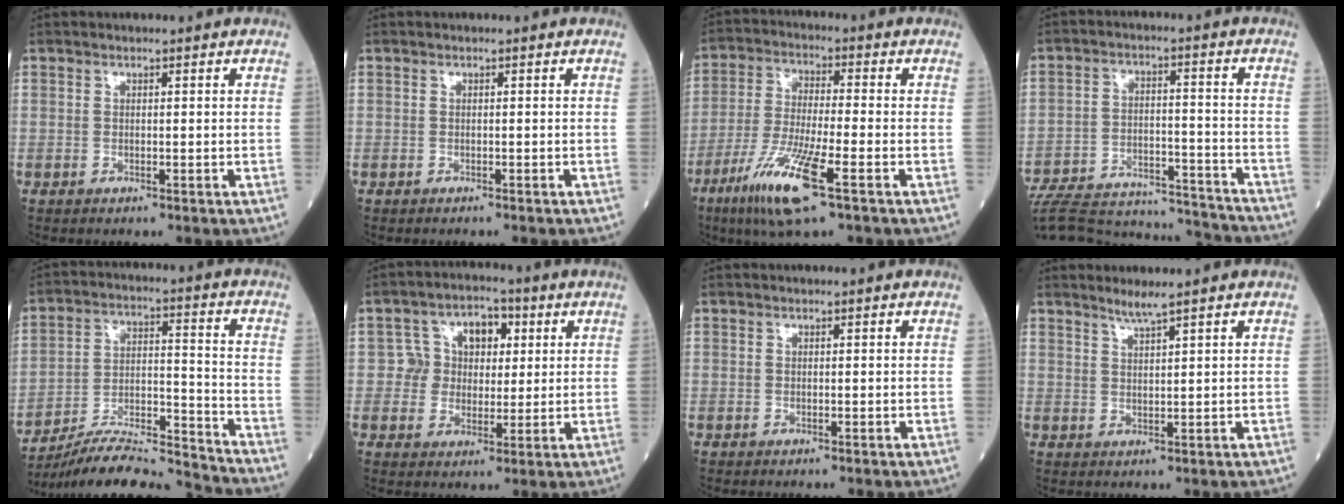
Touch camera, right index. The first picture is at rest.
{"total": 1.0, "force": [-0.9, 0.0, 0.4], "torque": [-0.006, 0.000, -0.013]}
{"total": 11.7, "force": [-6.1, 0.6, 9.9], "torque": [-0.204, -0.029, -0.114]}
{"total": 21.8, "force": [-20.8, 3.5, 5.4], "torque": [-0.110, 0.002, -0.302]}
{"total": 14.2, "force": [-13.8, -0.5, 3.3], "torque": [-0.056, 0.030, -0.243]}
{"total": 6.8, "force": [1.3, 6.1, 2.6], "torque": [-0.031, 0.026, 0.019]}
{"total": 0.0}
{"total": 2.2, "force": [1.8, -0.6, 1.0], "torque": [-0.023, -0.005, 0.038]}